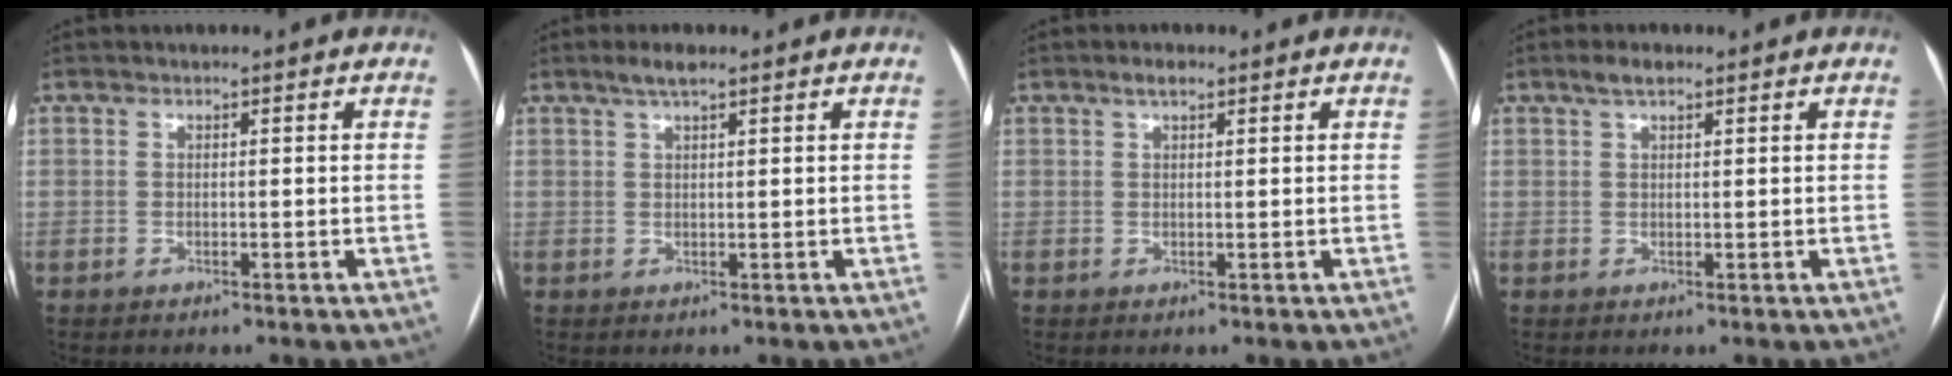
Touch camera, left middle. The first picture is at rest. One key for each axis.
{"total": 2.5, "fx": 1.8, "fy": 0.3, "fz": 1.7, "tx": -0.036, "ty": 0.008, "tz": 0.034}
{"total": 1.6, "fx": 1.1, "fy": 0.5, "fz": 1.1, "tx": -0.021, "ty": 0.008, "tz": 0.019}
{"total": 2.3, "fx": 1.6, "fy": 0.7, "fz": 1.5, "tx": -0.030, "ty": 0.013, "tz": 0.030}